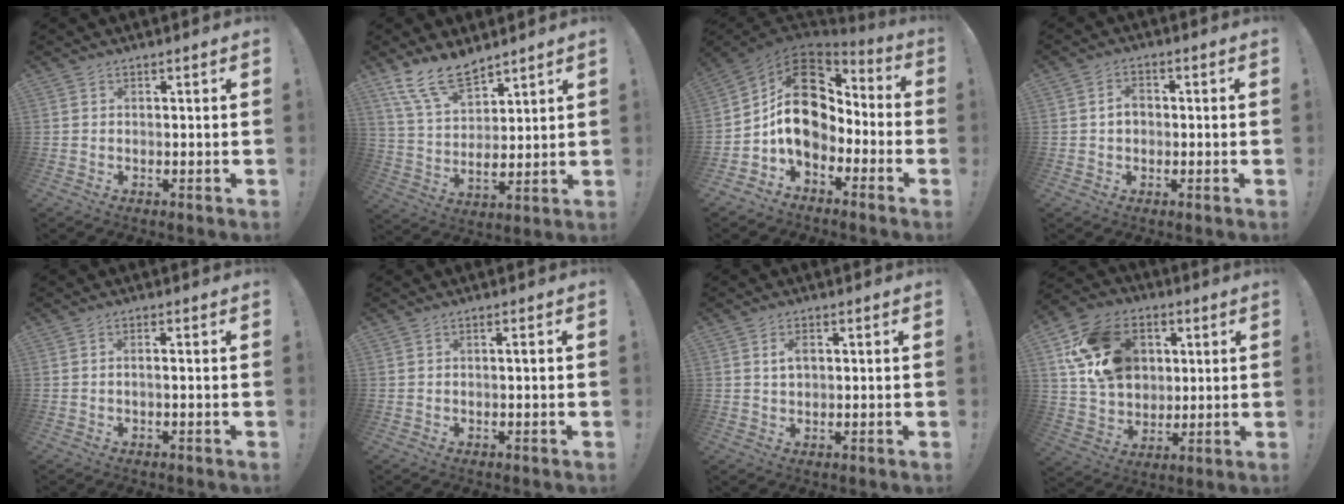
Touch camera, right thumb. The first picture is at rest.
{"total": 13.9, "force": [10.3, 6.3, 7.0], "torque": [-0.135, -0.061, 0.196]}
{"total": 16.8, "force": [1.6, 12.2, 11.4], "torque": [-0.174, 0.007, 0.037]}
{"total": 3.7, "force": [0.2, 2.7, 2.5], "torque": [-0.034, 0.003, 0.000]}
{"total": 1.6, "force": [-0.7, 0.0, 1.4], "torque": [-0.029, 0.003, -0.013]}
{"total": 0.9, "force": [0.0, -0.1, 0.9], "torque": [-0.015, -0.001, -0.003]}
{"total": 3.3, "force": [1.2, 1.7, 2.5], "torque": [-0.037, -0.002, 0.017]}
{"total": 19.5, "force": [6.4, 15.2, 10.5], "torque": [-0.162, -0.007, 0.130]}